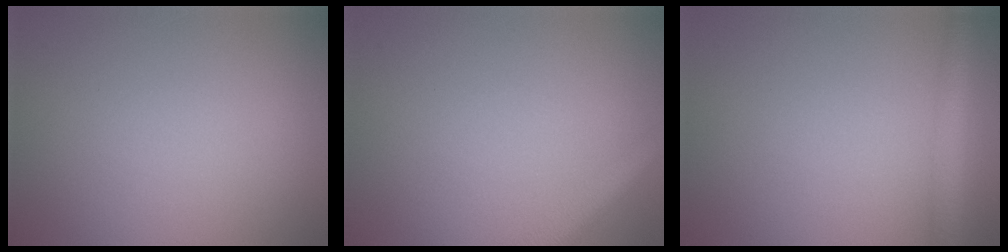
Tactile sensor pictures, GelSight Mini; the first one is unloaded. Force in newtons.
{"total": 2.9, "press": 2.9, "slide": 0.1}
{"total": 2.7, "press": 2.7, "slide": 0.1}